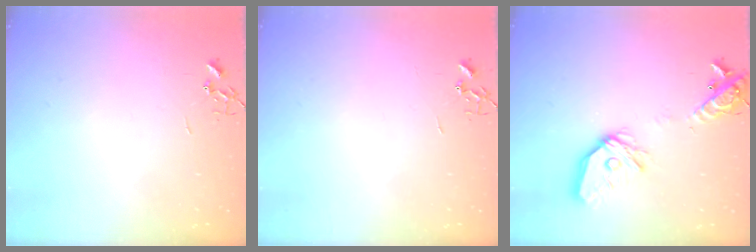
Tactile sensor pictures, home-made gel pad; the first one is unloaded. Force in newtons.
{"total": 0.0}
{"total": 18.3, "press": 18.2, "slide": 2.6}